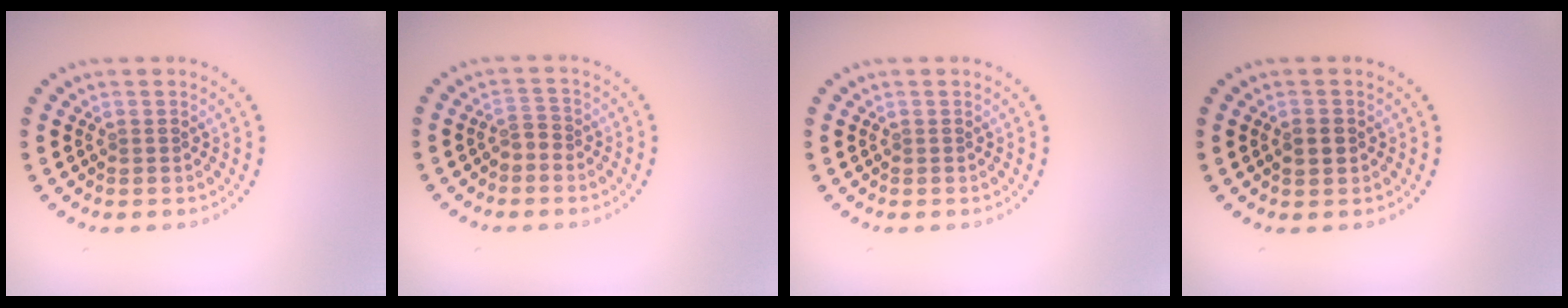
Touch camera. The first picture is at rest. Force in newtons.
{"total": 1.3, "press": 1.0, "slide": 0.8}
{"total": 0.0}
{"total": 2.1, "press": 2.1, "slide": 0.2}